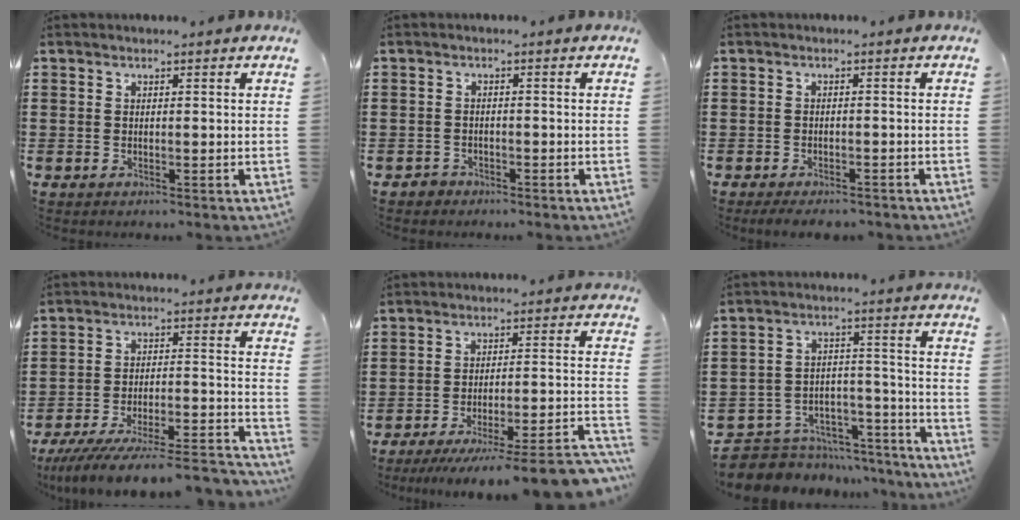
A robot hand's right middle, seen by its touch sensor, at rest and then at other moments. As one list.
[{"total": 1.3, "force": [-1.1, 0.6, 0.0], "torque": [-0.004, 0.003, -0.026]}, {"total": 1.8, "force": [-1.8, 0.3, 0.3], "torque": [-0.009, -0.001, -0.036]}, {"total": 8.0, "force": [-7.4, 0.3, 3.1], "torque": [-0.057, -0.003, -0.146]}, {"total": 8.4, "force": [-7.2, -0.1, 4.4], "torque": [-0.057, -0.002, -0.136]}, {"total": 6.1, "force": [-5.7, 2.2, 0.4], "torque": [-0.016, 0.017, -0.114]}]